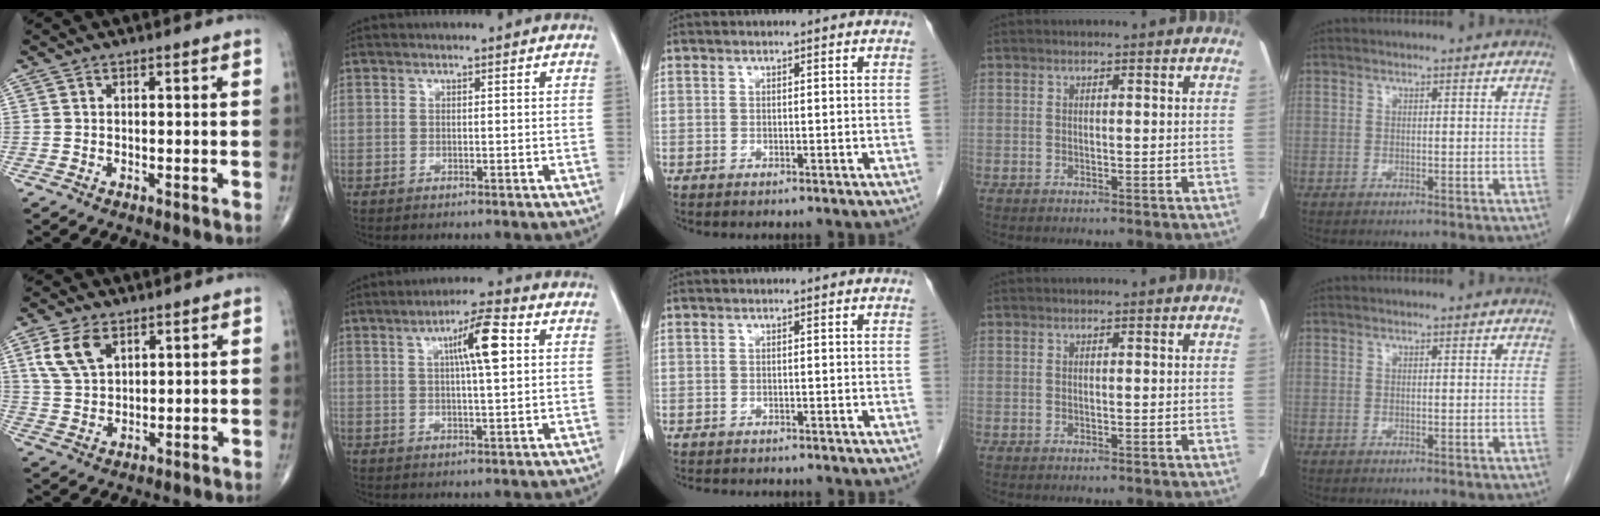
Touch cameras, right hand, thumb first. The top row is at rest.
{"thumb": {"total": 7.7, "force": [3.6, 4.5, 5.1], "torque": [-0.095, -0.008, 0.078]}, "index": {"total": 7.9, "force": [2.3, 0.8, 7.5], "torque": [-0.125, 0.010, 0.035]}, "middle": {"total": 4.5, "force": [-4.0, 1.2, 1.6], "torque": [-0.021, -0.005, -0.053]}}